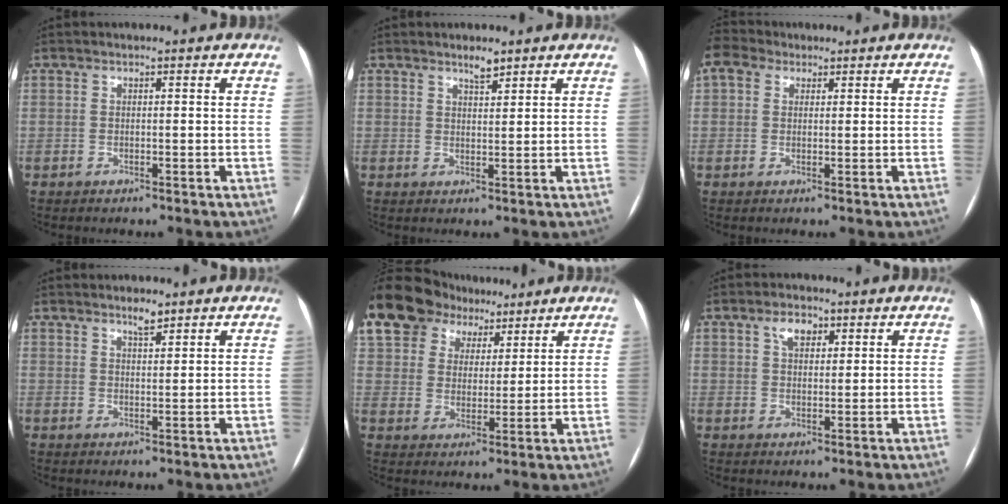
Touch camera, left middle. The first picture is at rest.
{"total": 2.2, "force": [1.9, 0.4, 1.2], "torque": [-0.023, -0.001, 0.033]}
{"total": 2.9, "force": [2.2, 1.8, 0.8], "torque": [-0.024, 0.023, 0.047]}
{"total": 2.1, "force": [1.8, 0.4, 1.2], "torque": [-0.024, -0.001, 0.031]}
{"total": 16.9, "force": [11.5, 10.9, 6.0], "torque": [-0.150, 0.058, 0.209]}
{"total": 3.6, "force": [1.9, 2.0, 2.3], "torque": [-0.044, 0.011, 0.034]}